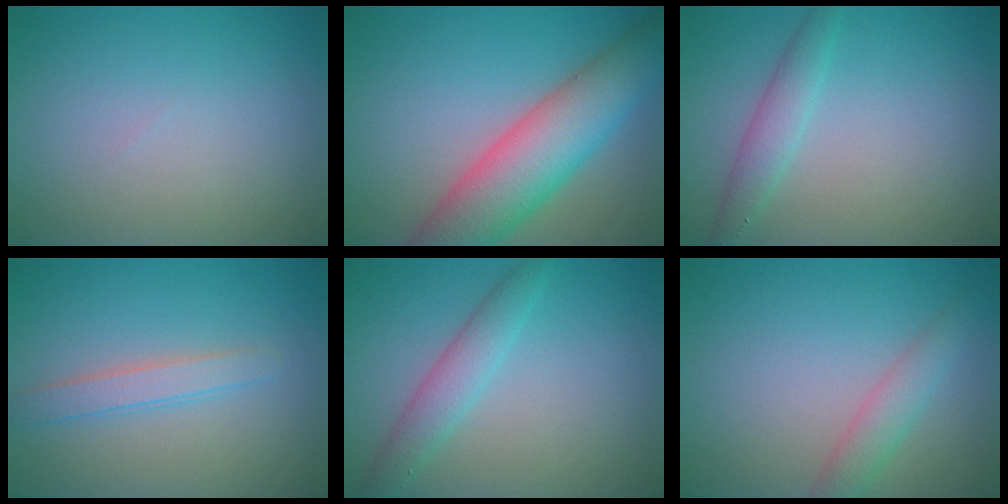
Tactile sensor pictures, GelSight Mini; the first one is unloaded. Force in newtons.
{"total": 9.0, "press": 9.0, "slide": 0.5}
{"total": 2.3, "press": 2.3, "slide": 0.1}
{"total": 2.1, "press": 2.1, "slide": 0.0}
{"total": 2.9, "press": 2.9, "slide": 0.1}
{"total": 2.3, "press": 2.3, "slide": 0.0}